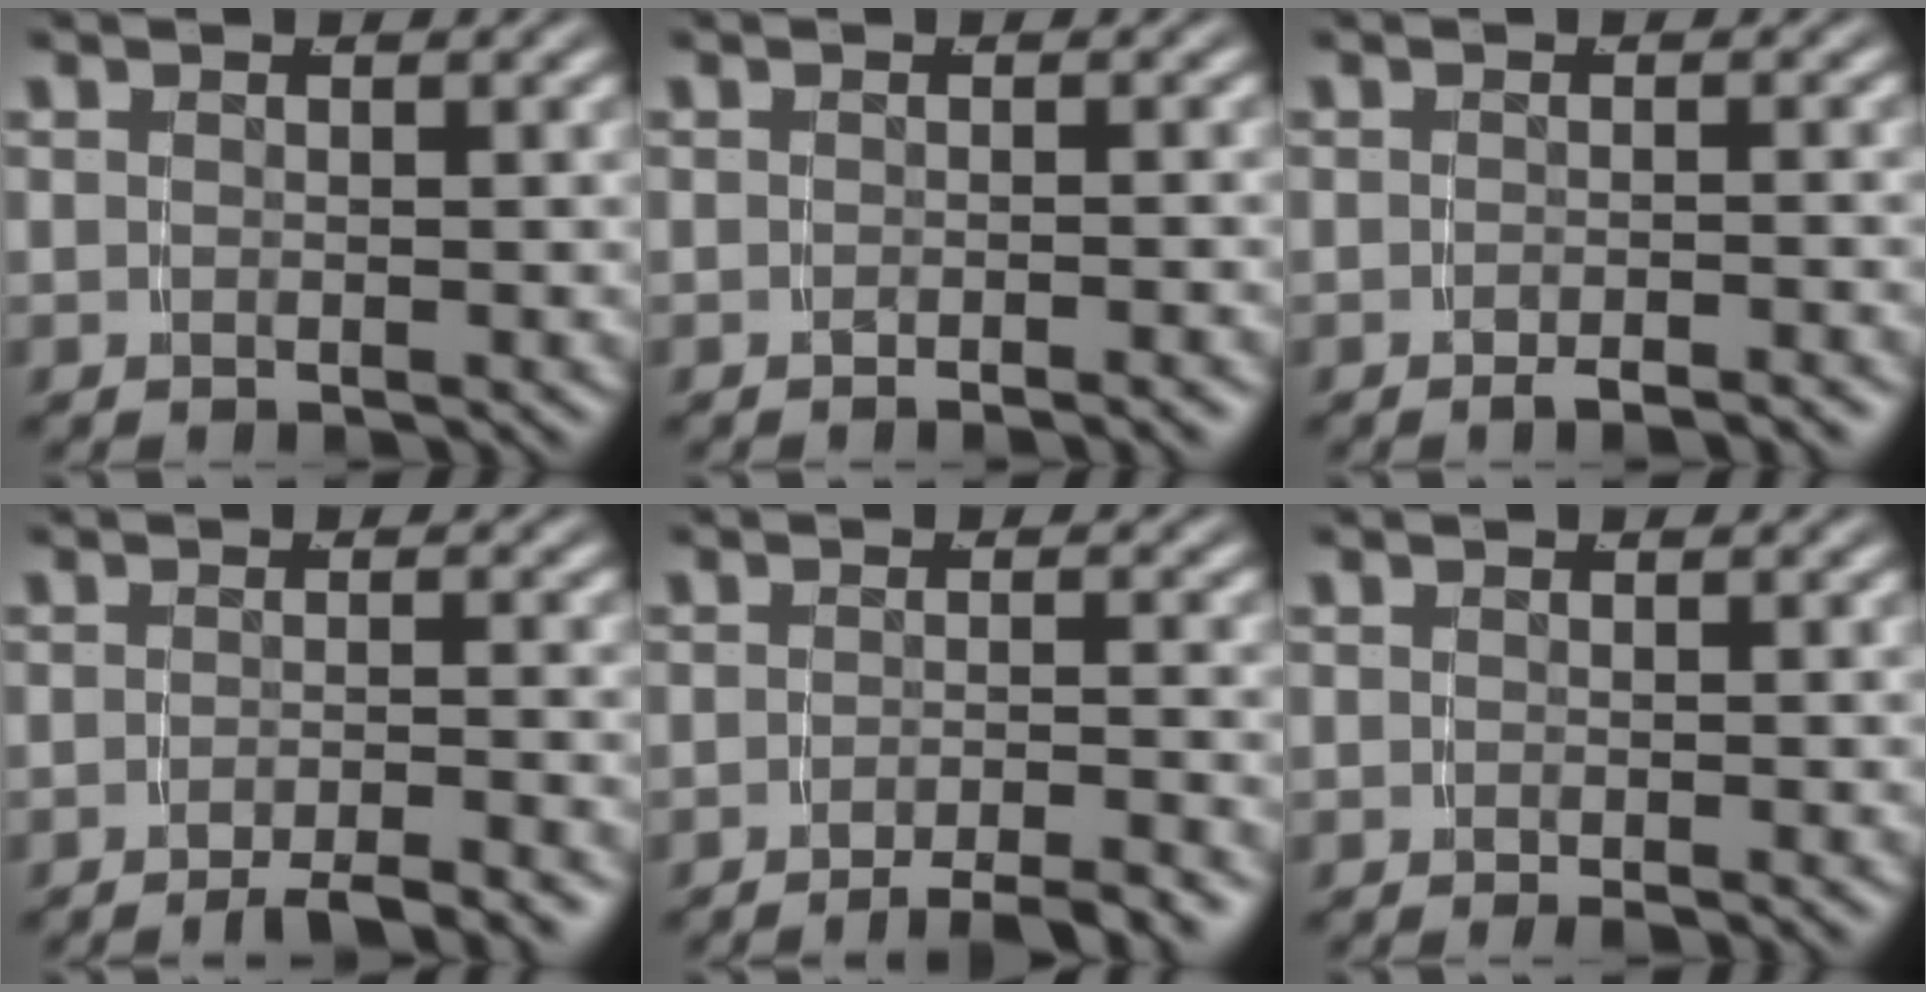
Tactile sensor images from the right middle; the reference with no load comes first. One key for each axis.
{"total": 1.4, "fx": -1.2, "fy": -0.4, "fz": 0.5, "tx": -0.006, "ty": 0.007, "tz": -0.021}
{"total": 2.3, "fx": -2.1, "fy": -0.3, "fz": 0.9, "tx": -0.010, "ty": 0.005, "tz": -0.035}
{"total": 4.1, "fx": -3.5, "fy": 0.3, "fz": 2.0, "tx": -0.023, "ty": 0.003, "tz": -0.060}
{"total": 4.6, "fx": -4.0, "fy": 0.3, "fz": 2.2, "tx": -0.021, "ty": 0.001, "tz": -0.066}
{"total": 0.9, "fx": -0.7, "fy": -0.2, "fz": 0.5, "tx": -0.004, "ty": 0.004, "tz": -0.010}